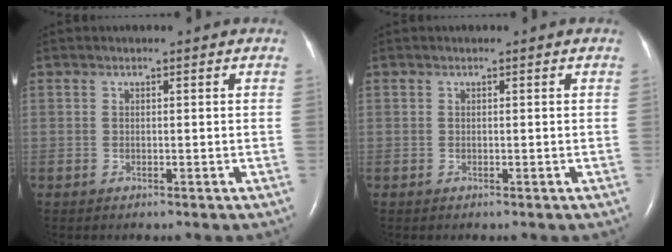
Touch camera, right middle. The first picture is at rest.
{"total": 0.0}